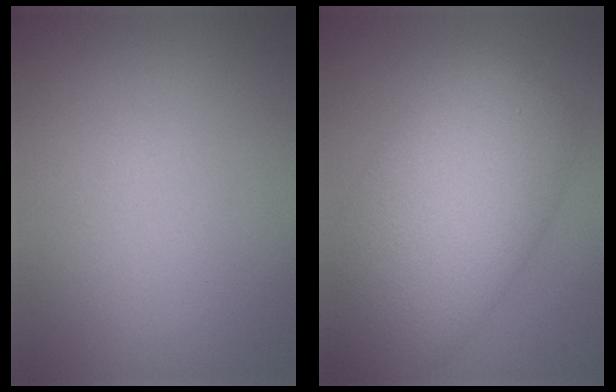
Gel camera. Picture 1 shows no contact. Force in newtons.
{"total": 11.8, "press": 11.8, "slide": 0.5}